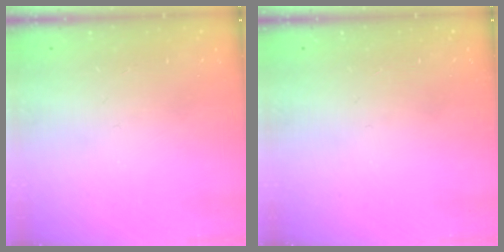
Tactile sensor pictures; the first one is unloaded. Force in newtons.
{"total": 0.0}